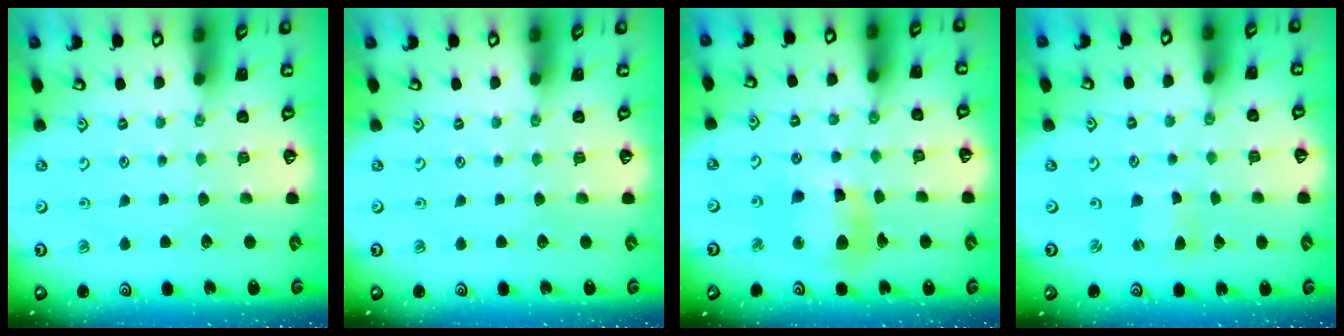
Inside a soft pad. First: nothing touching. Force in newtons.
{"total": 0.0}
{"total": 11.7, "press": 11.4, "slide": 2.4}
{"total": 0.6, "press": 0.6, "slide": 0.2}